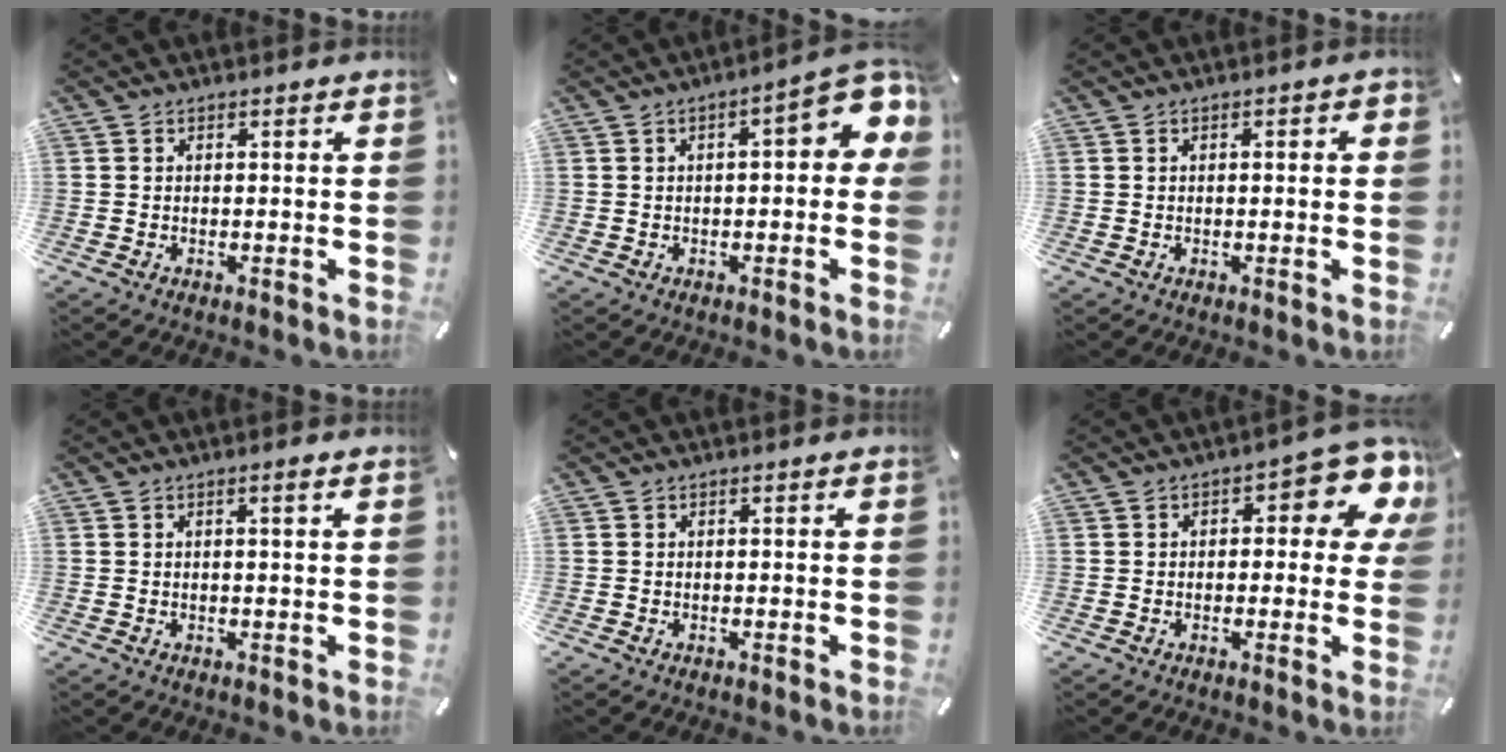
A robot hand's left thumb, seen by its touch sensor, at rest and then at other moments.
{"total": 10.1, "force": [3.3, 3.4, 9.0], "torque": [-0.112, -0.029, 0.051]}
{"total": 1.6, "force": [0.0, 0.5, 1.5], "torque": [-0.021, -0.001, -0.003]}
{"total": 1.6, "force": [0.5, 0.0, 1.5], "torque": [-0.028, 0.000, 0.008]}
{"total": 0.0}
{"total": 11.2, "force": [4.5, 4.9, 9.1], "torque": [-0.103, -0.036, 0.070]}